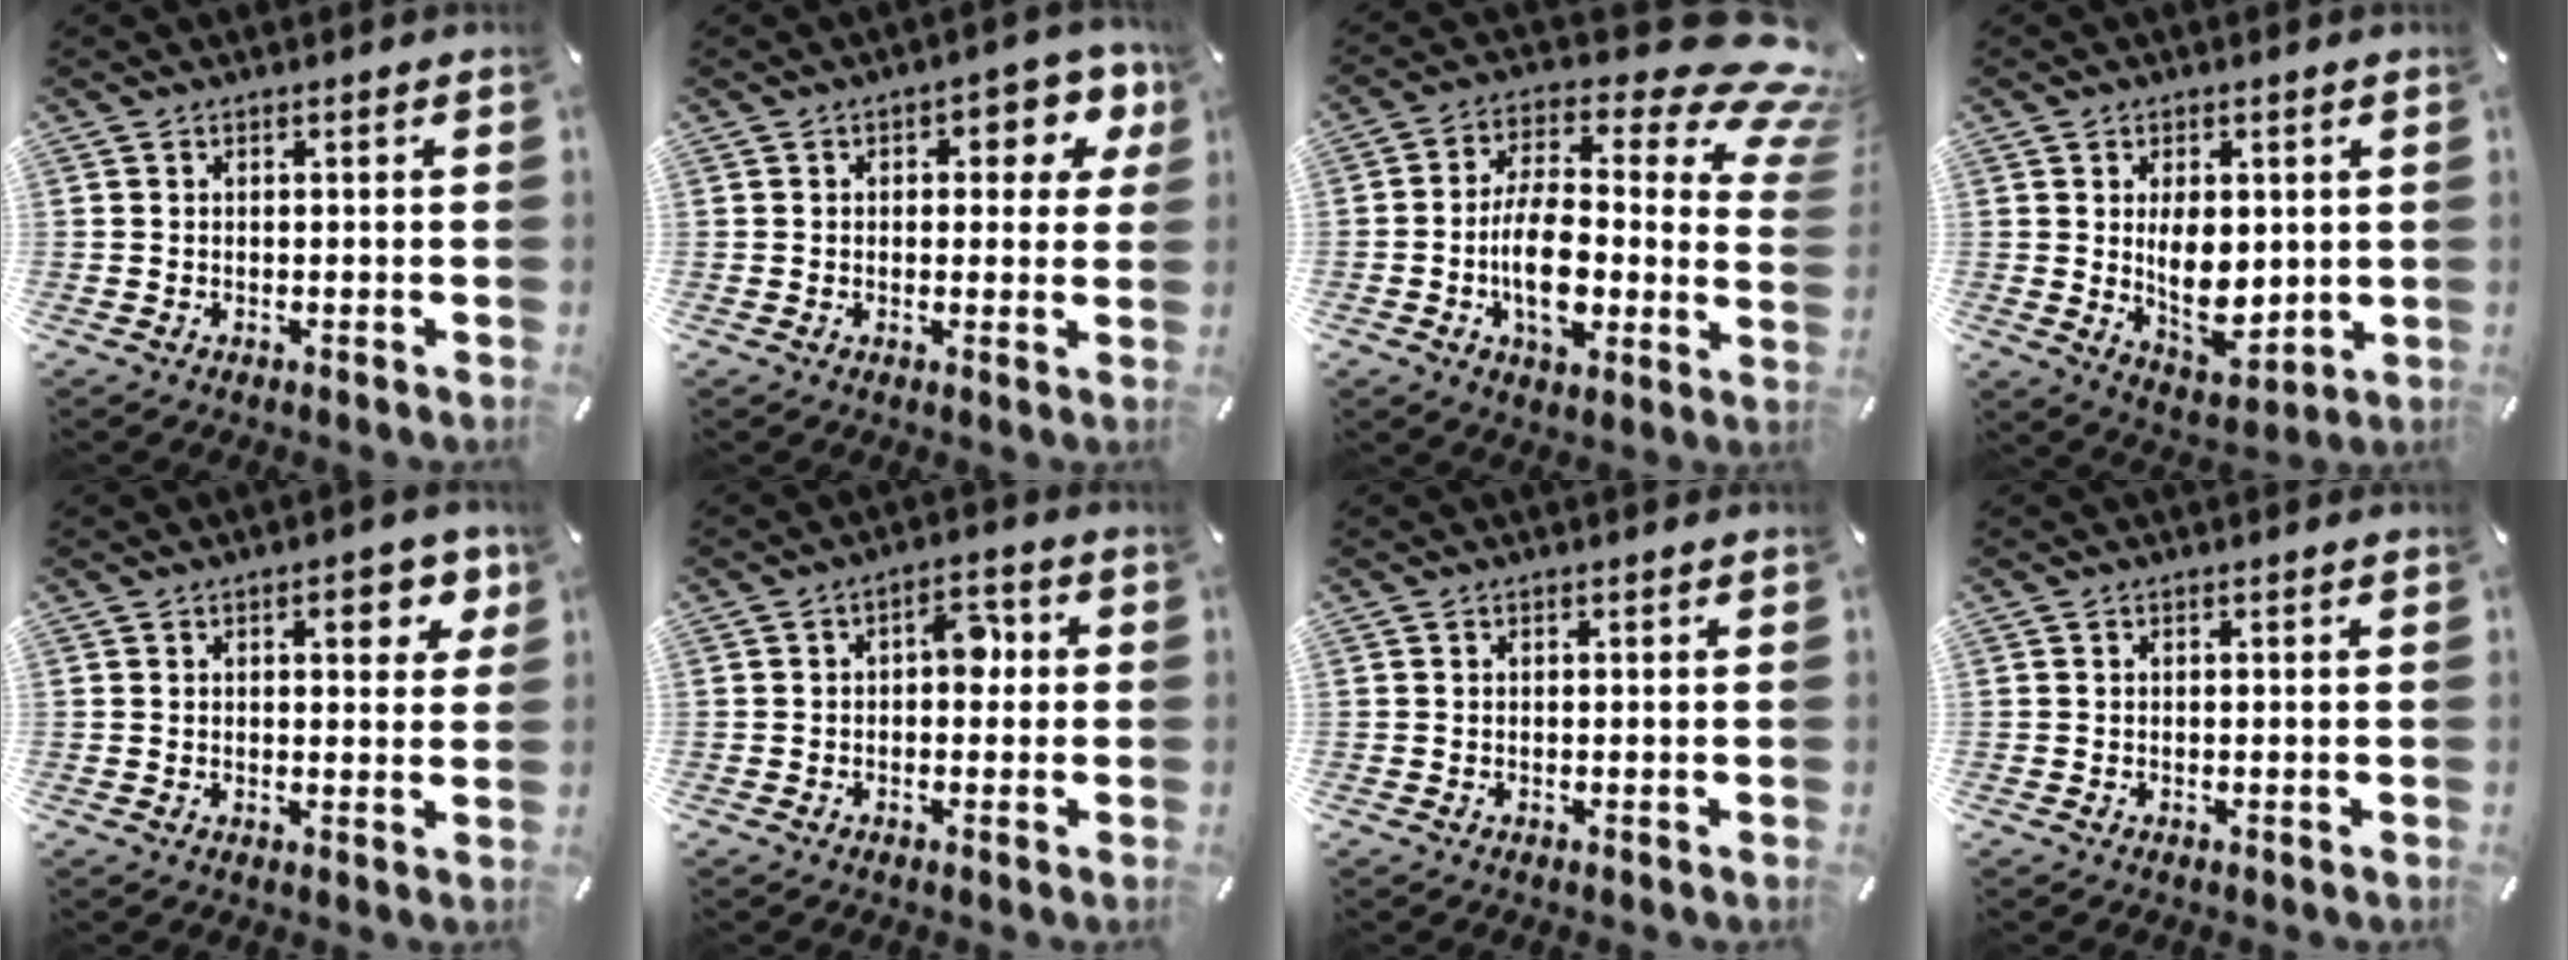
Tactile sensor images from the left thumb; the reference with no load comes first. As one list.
[{"total": 7.0, "force": [2.3, 4.0, 5.3], "torque": [-0.052, -0.010, 0.029]}, {"total": 19.1, "force": [1.9, 11.1, 15.5], "torque": [-0.251, -0.039, 0.032]}, {"total": 9.8, "force": [1.0, 6.5, 7.3], "torque": [-0.108, -0.010, 0.015]}, {"total": 7.0, "force": [3.1, 3.4, 5.3], "torque": [-0.053, -0.011, 0.042]}, {"total": 6.1, "force": [0.4, 3.5, 5.0], "torque": [-0.066, 0.006, -0.003]}, {"total": 0.0}, {"total": 0.0}]